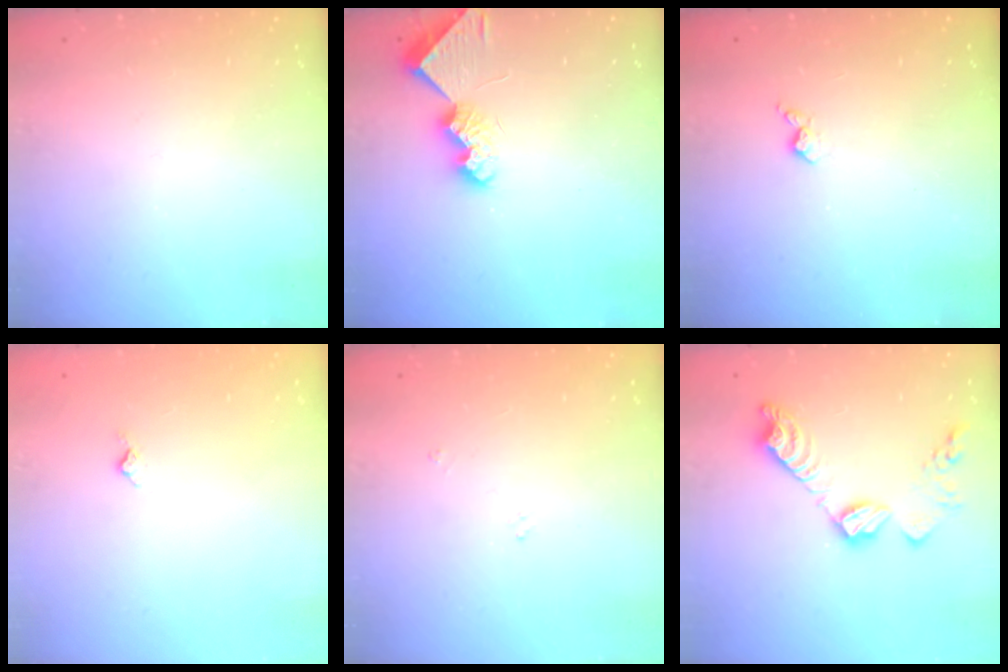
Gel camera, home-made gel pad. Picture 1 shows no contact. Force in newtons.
{"total": 8.6, "press": 8.6, "slide": 0.1}
{"total": 3.6, "press": 3.6, "slide": 0.6}
{"total": 3.3, "press": 3.3, "slide": 0.5}
{"total": 2.7, "press": 2.7, "slide": 0.4}
{"total": 13.8, "press": 13.8, "slide": 0.9}